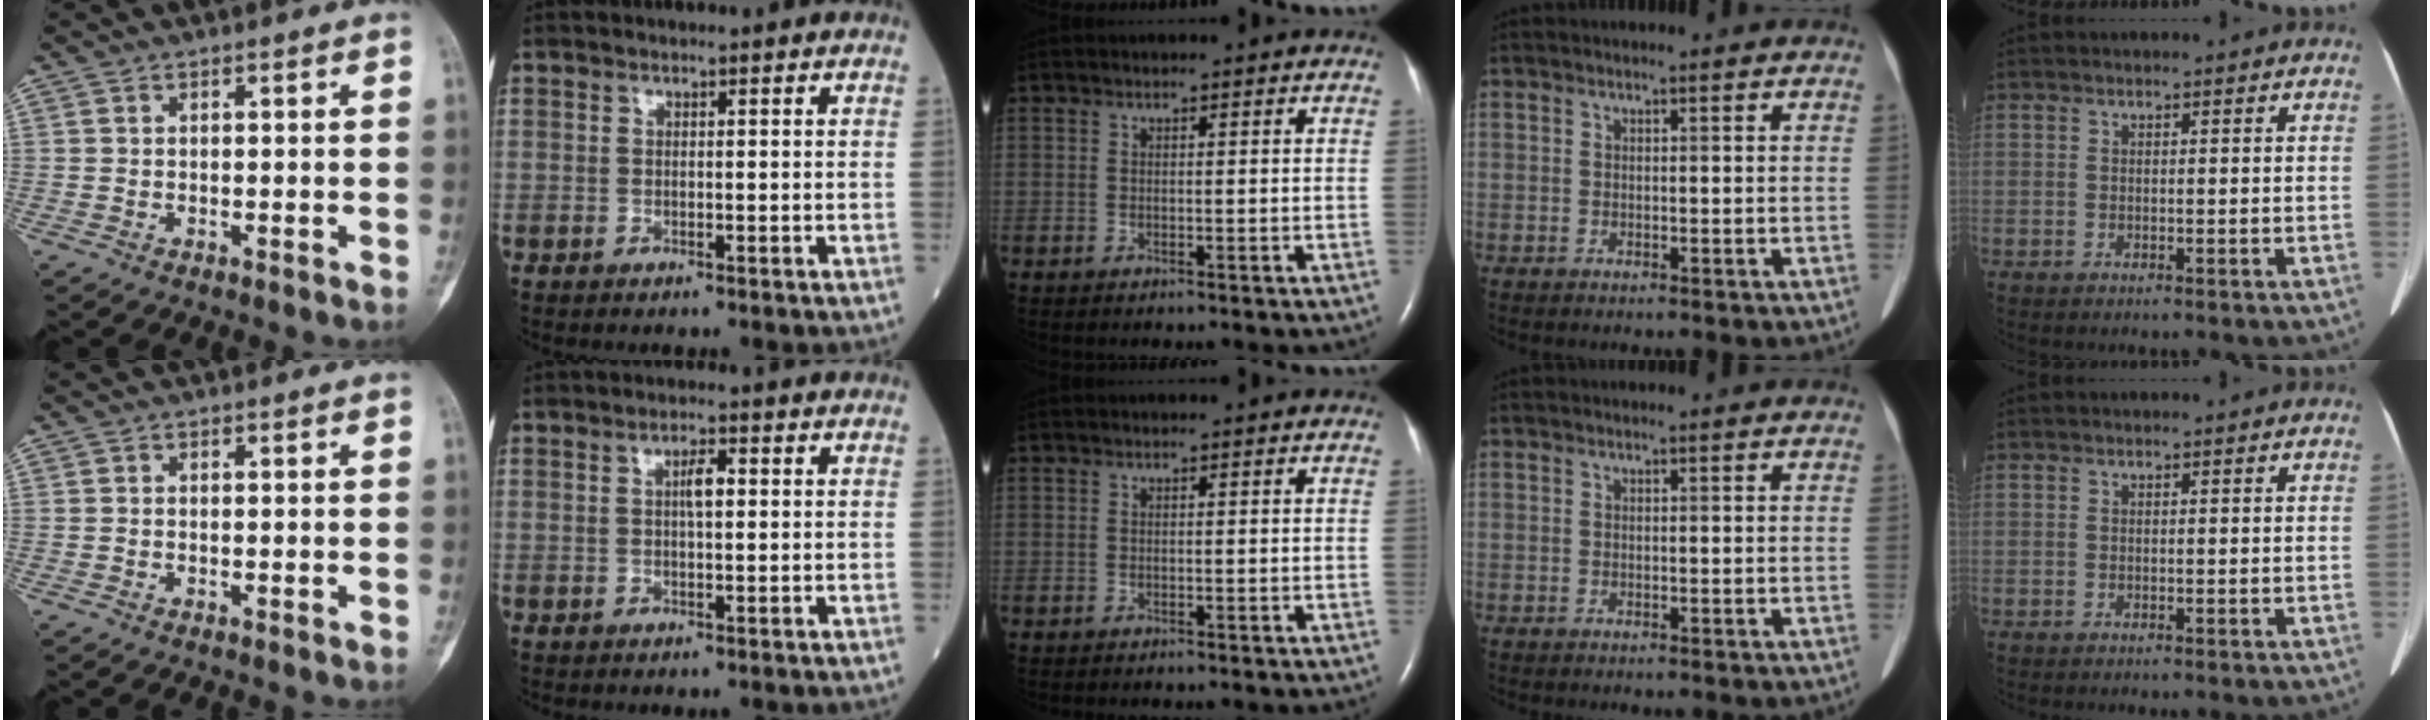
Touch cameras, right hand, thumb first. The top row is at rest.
{"index": {"total": 2.5, "force": [0.6, 0.5, 2.3], "torque": [-0.044, 0.005, 0.012]}}